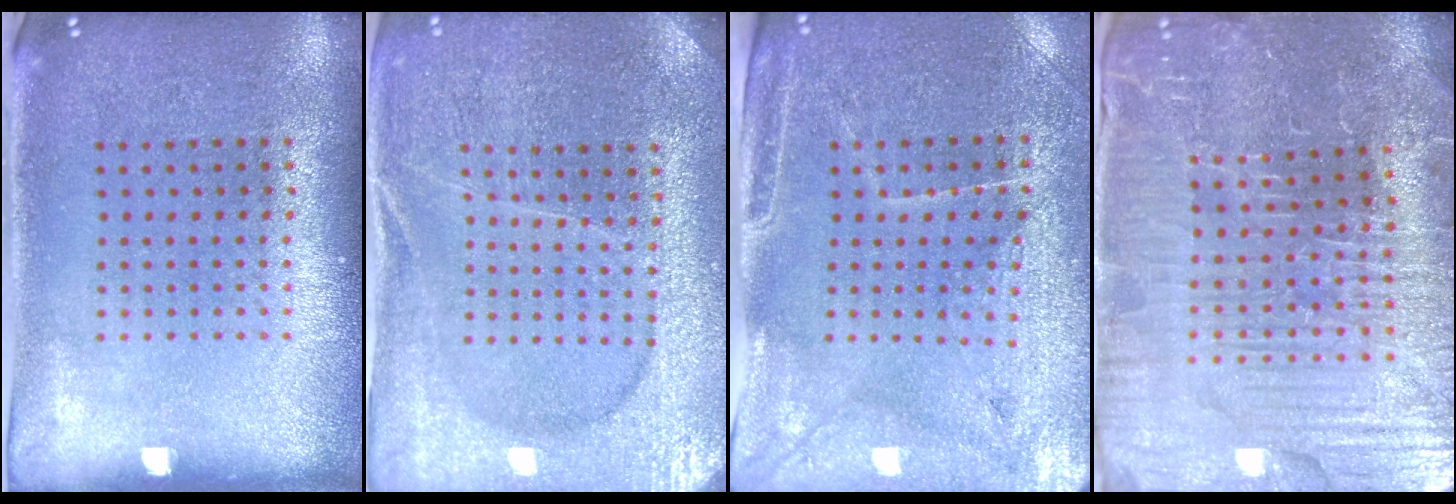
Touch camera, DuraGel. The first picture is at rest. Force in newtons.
{"total": 4.0, "press": 3.9, "slide": 1.1}
{"total": 3.2, "press": 3.1, "slide": 0.9}
{"total": 4.6, "press": 4.6, "slide": 0.9}